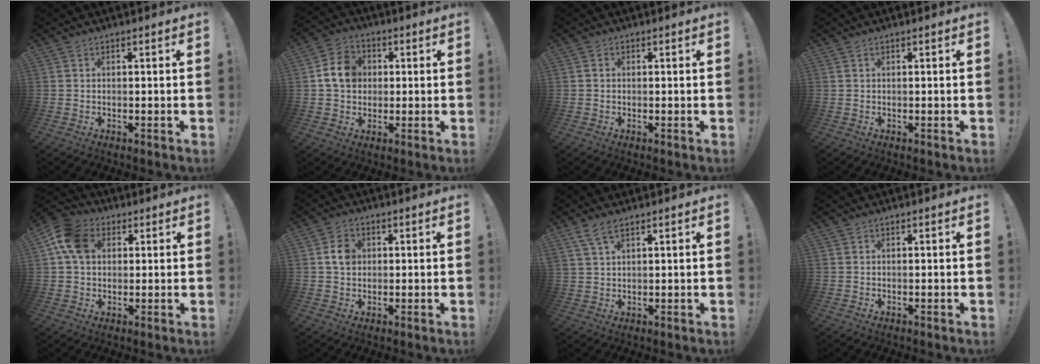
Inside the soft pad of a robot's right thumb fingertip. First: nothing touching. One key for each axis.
{"total": 10.1, "fx": 1.6, "fy": 8.4, "fz": 5.3, "tx": -0.084, "ty": 0.012, "tz": 0.035}
{"total": 0.6, "fx": -0.1, "fy": 0.6, "fz": 0.1, "tx": -0.002, "ty": 0.003, "tz": -0.002}
{"total": 0.0}
{"total": 11.6, "fx": 3.6, "fy": 8.7, "fz": 6.8, "tx": -0.117, "ty": 0.006, "tz": 0.072}
{"total": 5.5, "fx": 1.0, "fy": 4.4, "fz": 3.2, "tx": -0.040, "ty": 0.004, "tz": 0.018}
{"total": 4.8, "fx": 3.3, "fy": 1.5, "fz": 3.1, "tx": -0.057, "ty": -0.011, "tz": 0.062}
{"total": 0.0}